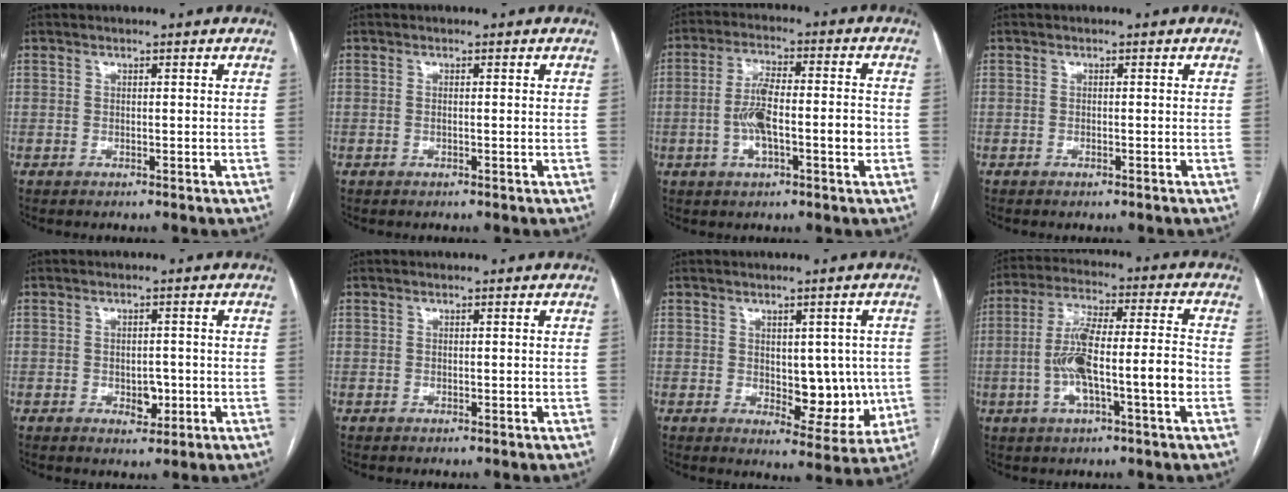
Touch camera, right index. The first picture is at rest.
{"total": 0.6, "force": [0.0, 0.1, 0.6], "torque": [-0.014, -0.002, 0.002]}
{"total": 9.4, "force": [-1.6, 2.5, 8.9], "torque": [-0.165, 0.019, -0.028]}
{"total": 0.0}
{"total": 3.0, "force": [-0.7, 1.9, 2.2], "torque": [-0.028, 0.001, -0.004]}
{"total": 0.0}
{"total": 8.4, "force": [-0.2, 4.6, 7.0], "torque": [-0.069, 0.003, 0.012]}
{"total": 12.4, "force": [-2.7, 1.5, 12.0], "torque": [-0.225, 0.019, -0.048]}